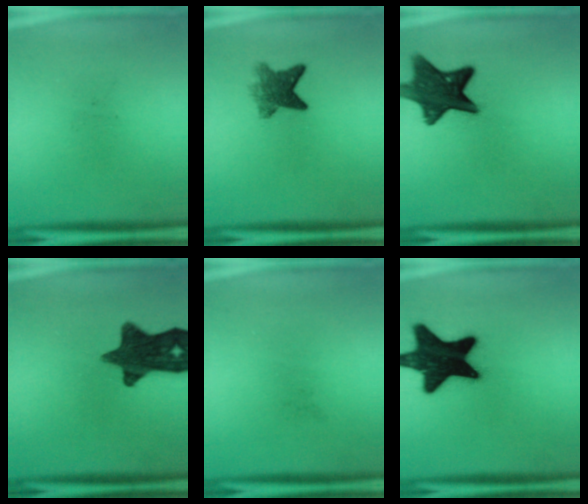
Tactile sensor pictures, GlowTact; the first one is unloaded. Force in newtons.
{"total": 5.6}
{"total": 12.7}
{"total": 13.4}
{"total": 0.0}
{"total": 20.2}